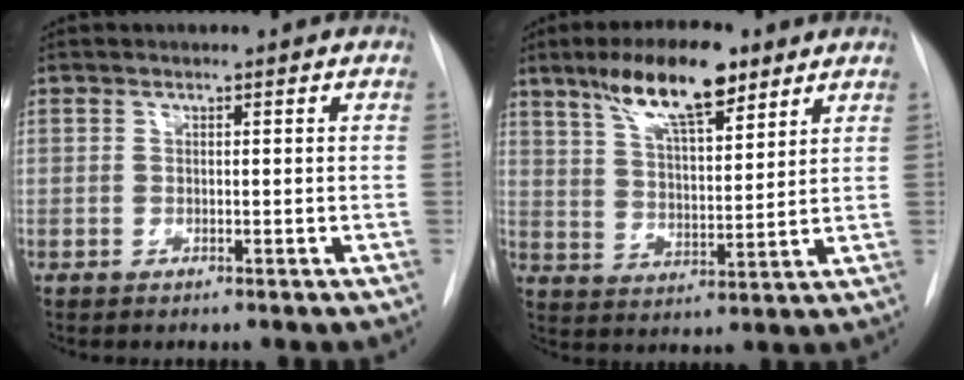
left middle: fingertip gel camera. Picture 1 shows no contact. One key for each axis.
{"total": 12.3, "fx": 8.0, "fy": 3.1, "fz": 8.7, "tx": -0.155, "ty": 0.009, "tz": 0.142}